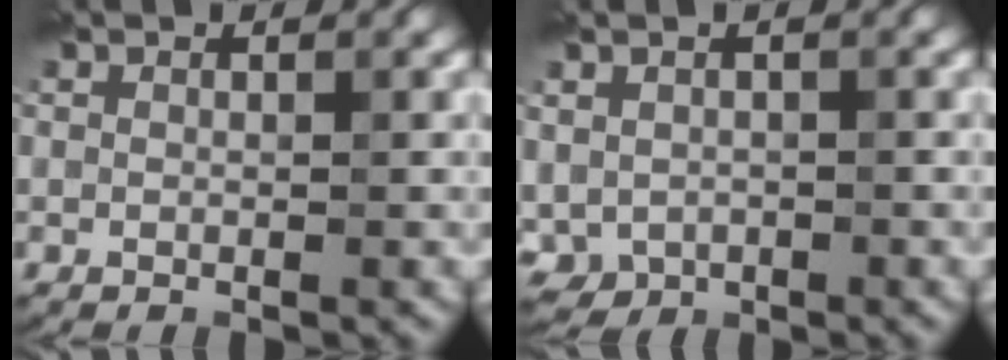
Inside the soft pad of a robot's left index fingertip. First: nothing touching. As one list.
[{"total": 3.5, "force": [-0.5, 2.8, 2.1], "torque": [-0.046, -0.016, -0.002]}]